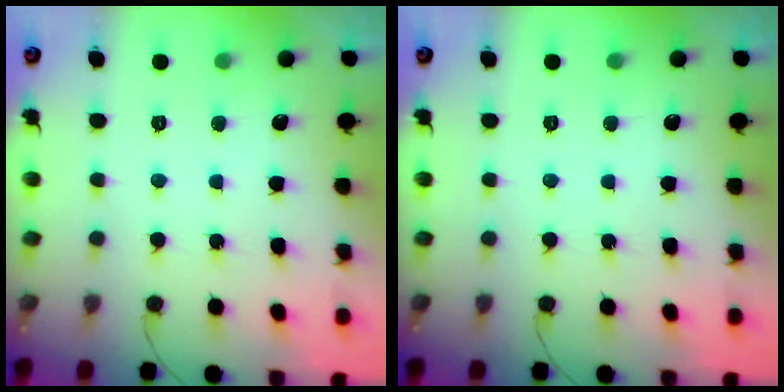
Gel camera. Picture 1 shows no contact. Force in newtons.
{"total": 0.0}